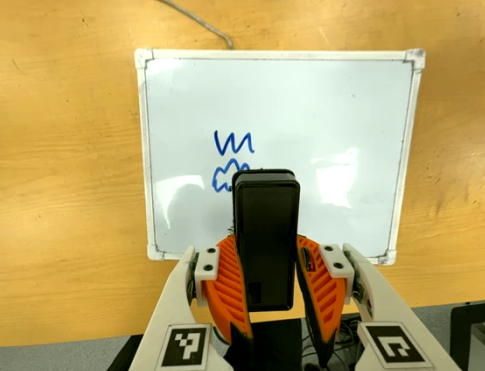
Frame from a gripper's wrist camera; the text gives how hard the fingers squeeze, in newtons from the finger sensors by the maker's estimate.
{"total": 8.7, "left": 6.7, "right": 10.6}